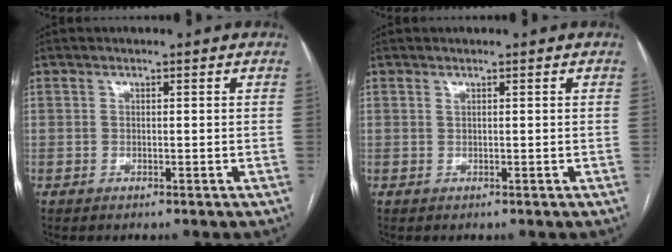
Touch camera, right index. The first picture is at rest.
{"total": 0.0}